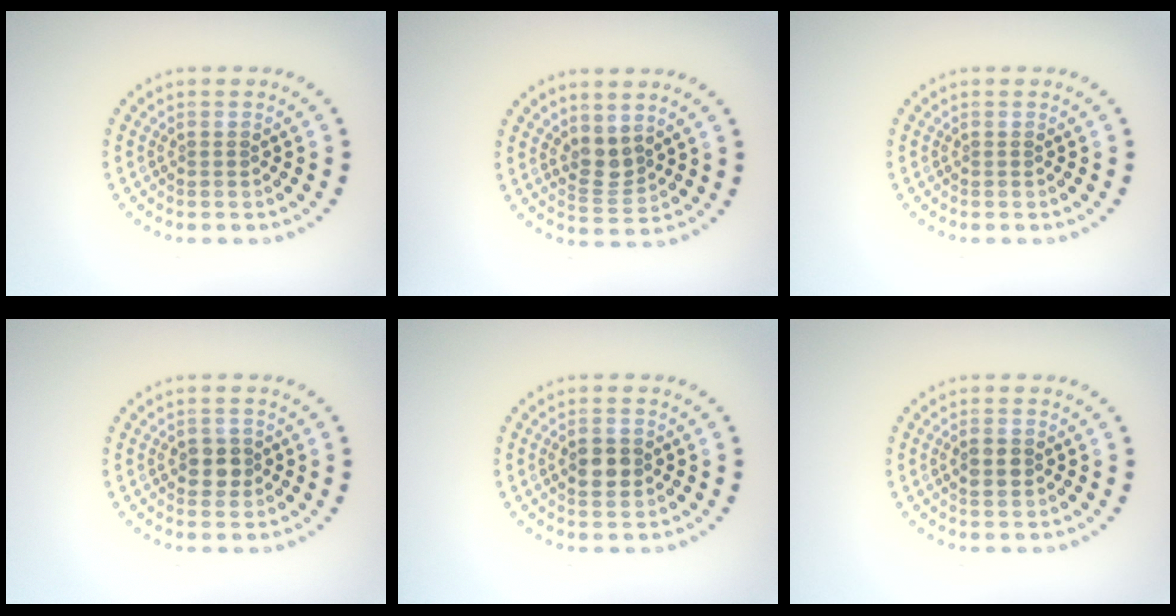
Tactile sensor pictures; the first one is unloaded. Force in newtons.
{"total": 2.3, "press": 2.0, "slide": 1.3}
{"total": 0.0}
{"total": 2.0, "press": 2.0, "slide": 0.6}
{"total": 2.9, "press": 2.9, "slide": 0.1}
{"total": 1.6, "press": 1.6, "slide": 0.1}